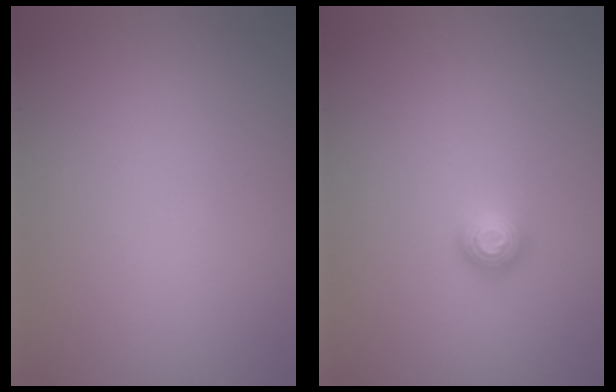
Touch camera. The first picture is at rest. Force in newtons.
{"total": 1.1, "press": 1.0, "slide": 0.2}